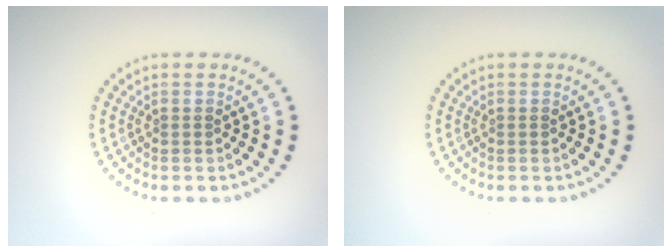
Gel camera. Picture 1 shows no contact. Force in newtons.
{"total": 0.0}